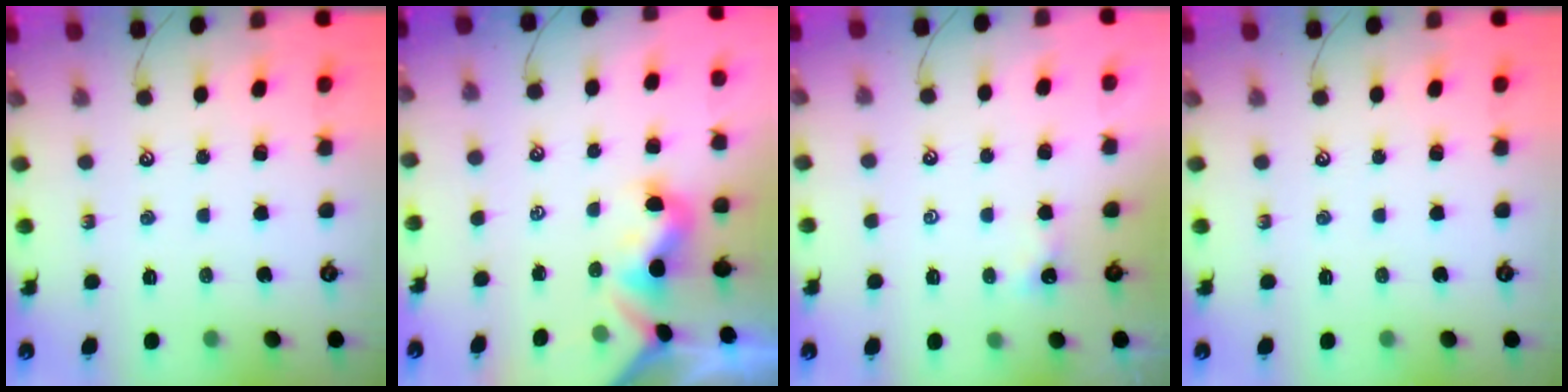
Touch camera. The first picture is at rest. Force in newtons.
{"total": 1.2, "press": 1.0, "slide": 0.6}
{"total": 0.8, "press": 0.7, "slide": 0.3}
{"total": 0.0}